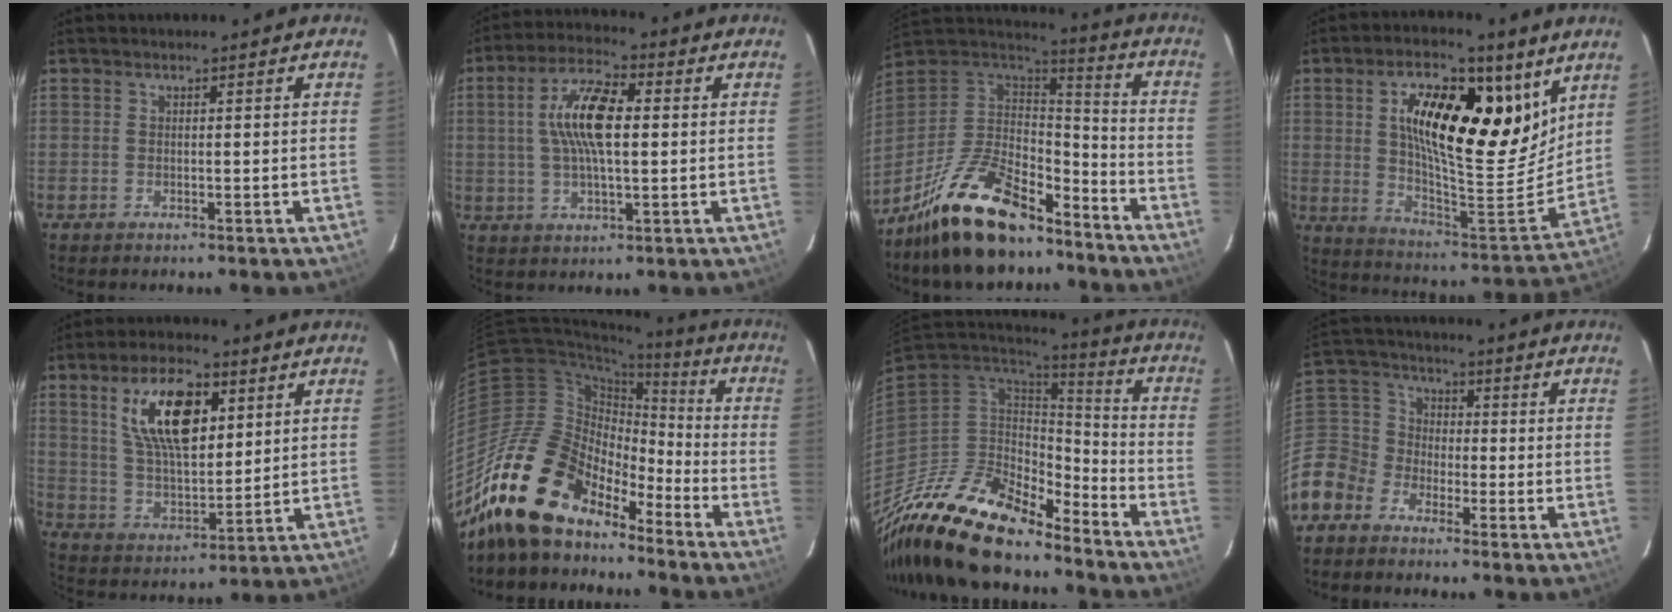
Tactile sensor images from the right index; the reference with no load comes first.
{"total": 11.1, "force": [1.4, 3.8, 10.3], "torque": [-0.197, 0.016, 0.024]}
{"total": 23.4, "force": [-16.7, 9.5, 13.3], "torque": [-0.264, 0.005, -0.273]}
{"total": 22.5, "force": [10.0, 8.9, 18.0], "torque": [-0.292, 0.010, 0.169]}
{"total": 14.8, "force": [6.0, 6.6, 11.8], "torque": [-0.212, 0.014, 0.116]}
{"total": 20.1, "force": [-15.5, 9.0, 9.1], "torque": [-0.173, 0.005, -0.281]}
{"total": 20.1, "force": [-16.1, 6.9, 9.9], "torque": [-0.205, -0.028, -0.294]}
{"total": 11.3, "force": [-7.0, 8.5, 2.6], "torque": [-0.090, 0.030, -0.157]}